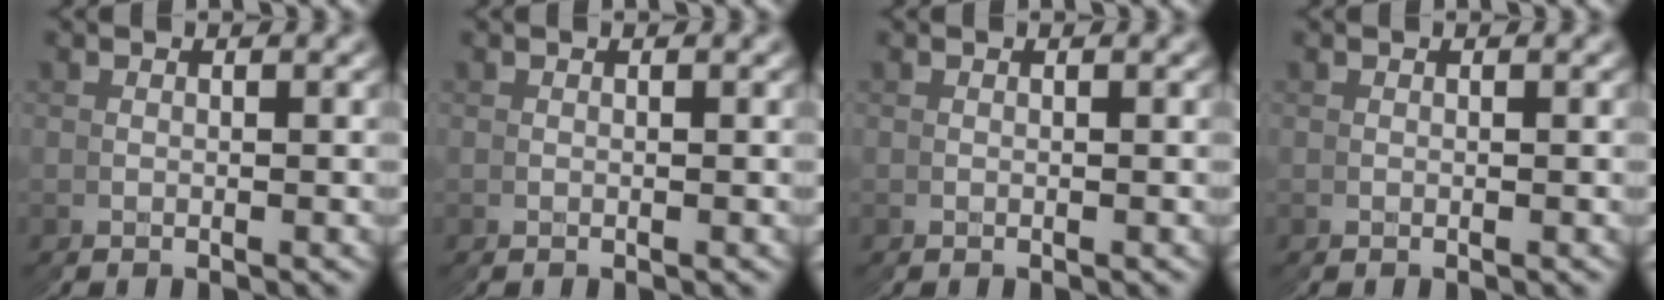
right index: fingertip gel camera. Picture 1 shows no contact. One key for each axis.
{"total": 0.0}
{"total": 0.0}
{"total": 0.0}